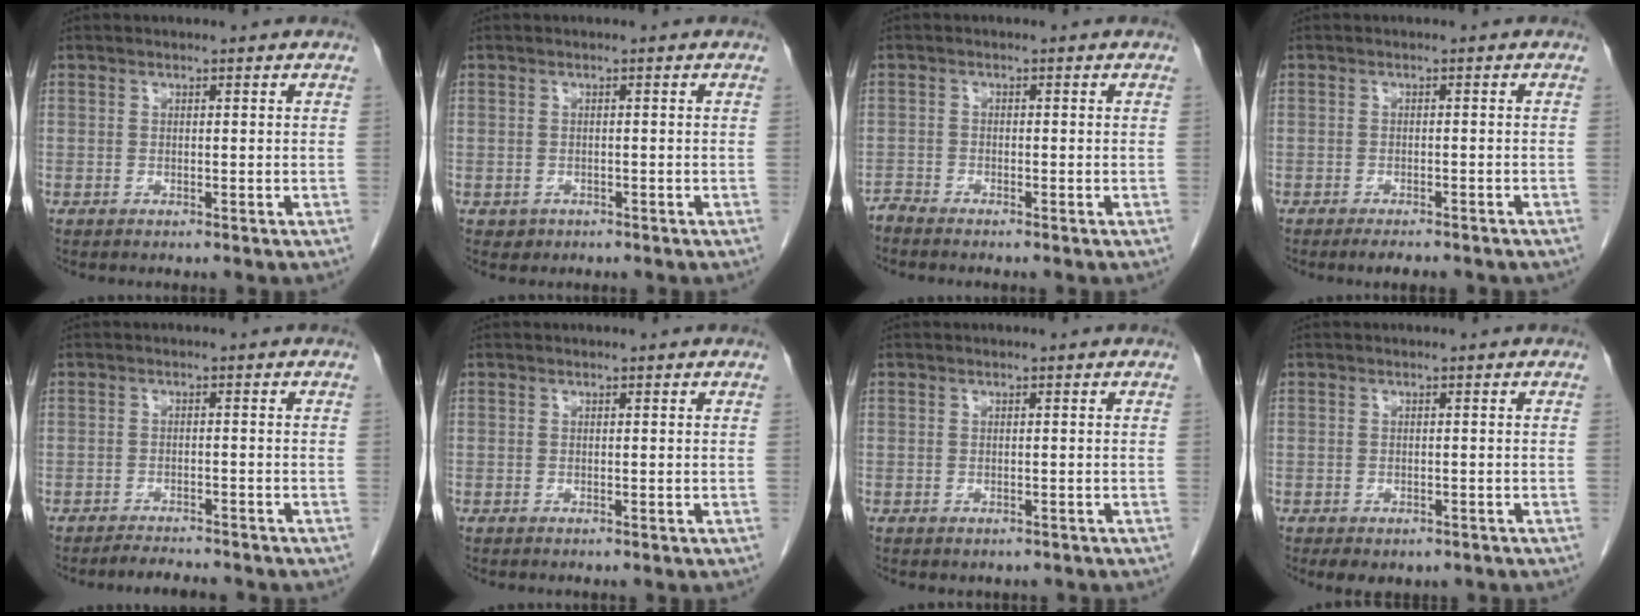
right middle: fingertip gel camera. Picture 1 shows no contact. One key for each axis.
{"total": 1.1, "fx": -0.5, "fy": 0.9, "fz": 0.1, "tx": -0.002, "ty": 0.004, "tz": -0.004}
{"total": 1.4, "fx": -1.4, "fy": -0.2, "fz": 0.0, "tx": 0.001, "ty": -0.005, "tz": -0.028}
{"total": 5.2, "fx": -4.3, "fy": 1.3, "fz": 2.6, "tx": -0.029, "ty": -0.007, "tz": -0.050}
{"total": 4.5, "fx": -4.3, "fy": 0.4, "fz": 1.2, "tx": -0.015, "ty": -0.010, "tz": -0.064}
{"total": 0.0}
{"total": 0.7, "fx": -0.5, "fy": 0.5, "fz": 0.2, "tx": -0.007, "ty": 0.000, "tz": -0.006}
{"total": 4.1, "fx": -2.8, "fy": 2.3, "fz": 1.8, "tx": -0.019, "ty": -0.001, "tz": -0.032}